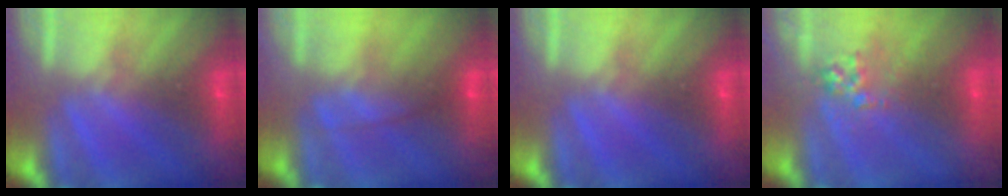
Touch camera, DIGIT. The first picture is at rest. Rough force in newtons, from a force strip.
{"total": 2.3}
{"total": 0.0}
{"total": 2.6}